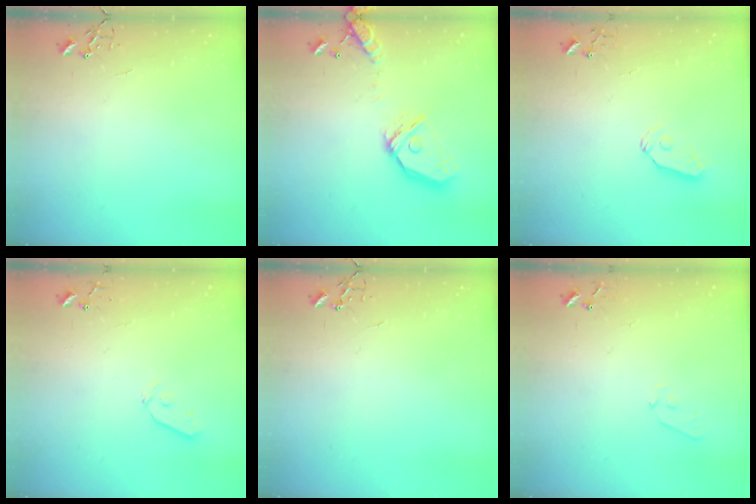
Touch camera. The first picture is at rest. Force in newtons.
{"total": 17.0, "press": 16.8, "slide": 2.7}
{"total": 6.5, "press": 6.5, "slide": 0.2}
{"total": 4.4, "press": 4.3, "slide": 0.6}
{"total": 0.0}
{"total": 5.2, "press": 5.2, "slide": 0.5}